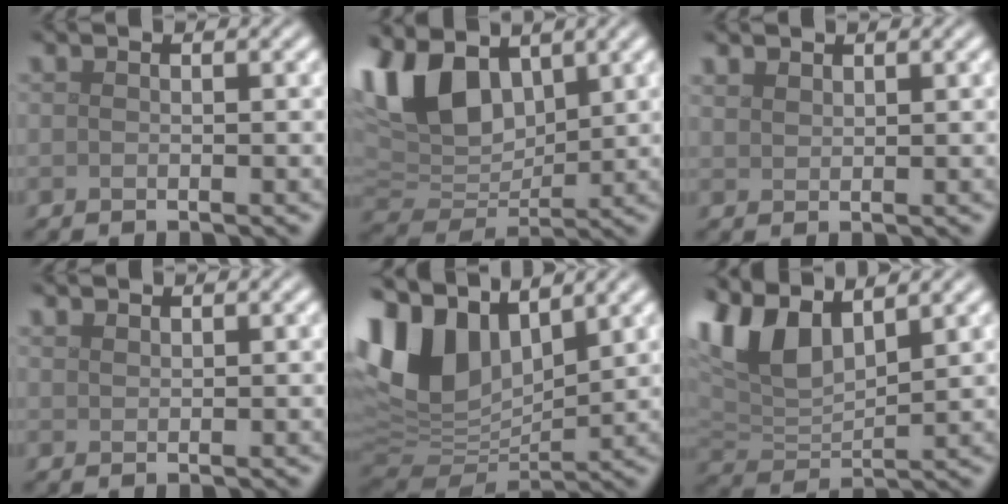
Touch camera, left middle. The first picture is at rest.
{"total": 8.9, "force": [3.9, 5.3, 5.9], "torque": [-0.144, 0.003, 0.069]}
{"total": 1.2, "force": [1.2, 0.4, 0.3], "torque": [-0.009, -0.001, 0.028]}
{"total": 0.9, "force": [0.8, 0.2, 0.2], "torque": [-0.006, -0.004, 0.020]}
{"total": 11.1, "force": [5.4, 6.6, 7.1], "torque": [-0.177, 0.013, 0.100]}
{"total": 7.4, "force": [4.1, 3.4, 5.1], "torque": [-0.118, 0.011, 0.077]}